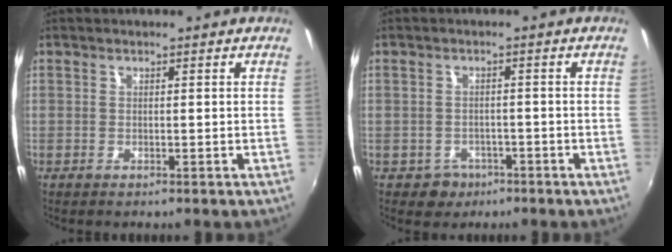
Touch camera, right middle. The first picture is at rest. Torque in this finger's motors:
{"motor_torque": [0.15, -0.26, -0.01, 0.00]}